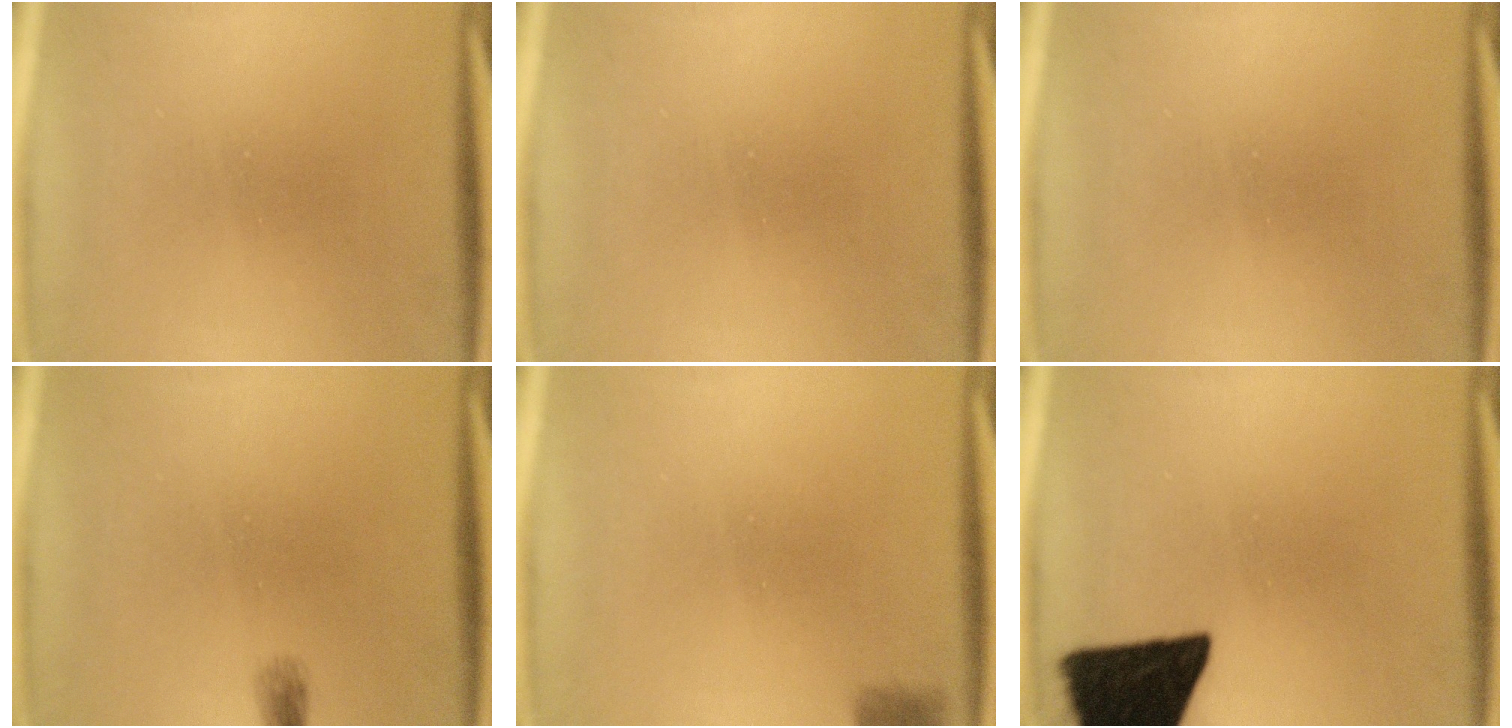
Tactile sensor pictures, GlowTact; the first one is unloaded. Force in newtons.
{"total": 0.0}
{"total": 0.0}
{"total": 0.6}
{"total": 2.9}
{"total": 18.1}